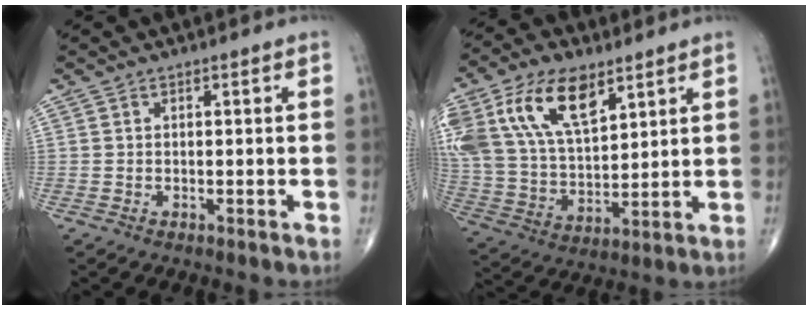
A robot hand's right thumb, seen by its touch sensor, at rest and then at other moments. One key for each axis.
{"total": 21.3, "fx": 10.2, "fy": 11.3, "fz": 14.9, "tx": -0.303, "ty": -0.012, "tz": 0.198}